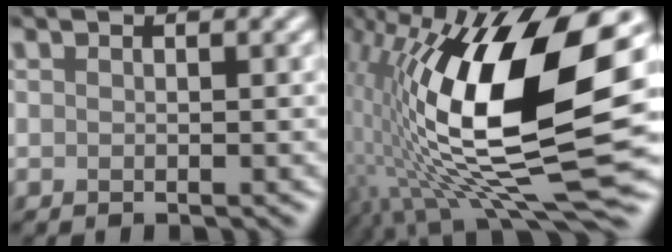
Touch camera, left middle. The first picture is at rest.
{"total": 18.4, "force": [1.4, 7.5, 16.7], "torque": [-0.306, 0.011, 0.019]}